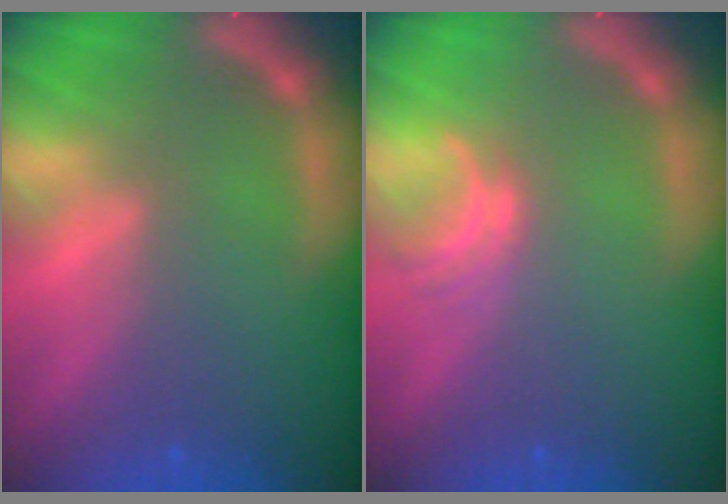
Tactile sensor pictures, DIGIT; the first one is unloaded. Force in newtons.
{"total": 2.0}